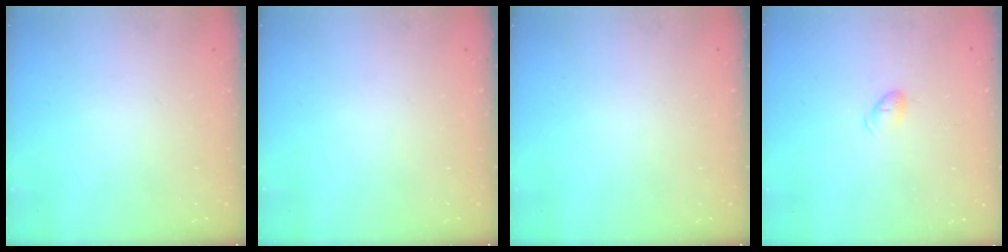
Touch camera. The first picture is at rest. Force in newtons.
{"total": 0.0}
{"total": 0.0}
{"total": 4.5, "press": 4.4, "slide": 0.8}